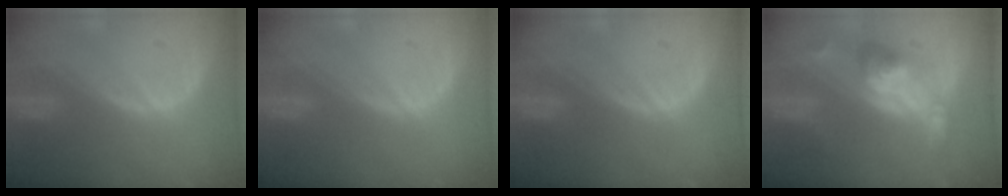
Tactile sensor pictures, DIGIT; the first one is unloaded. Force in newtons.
{"total": 0.0}
{"total": 0.0}
{"total": 6.2, "press": 5.5, "slide": 2.8}